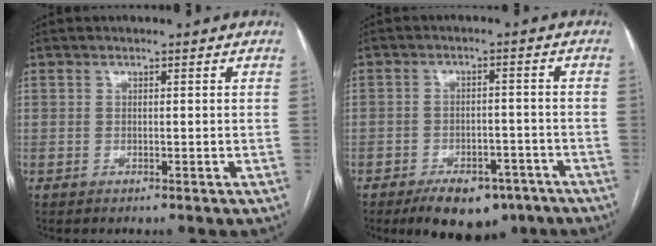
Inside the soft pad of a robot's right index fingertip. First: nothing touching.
{"total": 9.5, "force": [-6.7, 4.8, 4.8], "torque": [-0.060, 0.009, -0.097]}